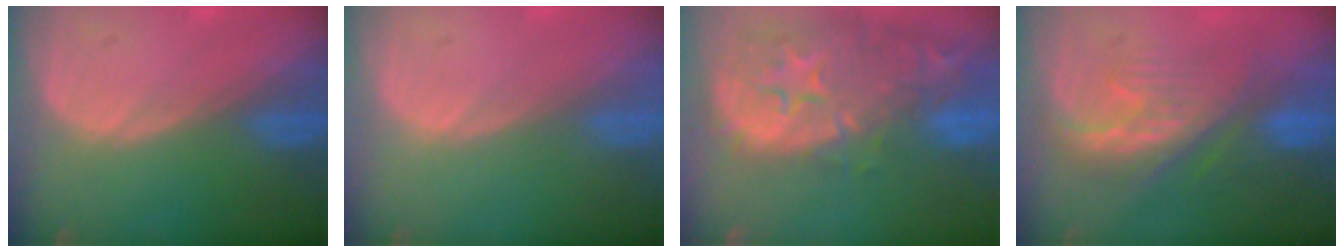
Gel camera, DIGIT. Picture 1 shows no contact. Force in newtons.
{"total": 0.0}
{"total": 14.9, "press": 12.0, "slide": 8.9}
{"total": 8.4, "press": 8.1, "slide": 1.9}